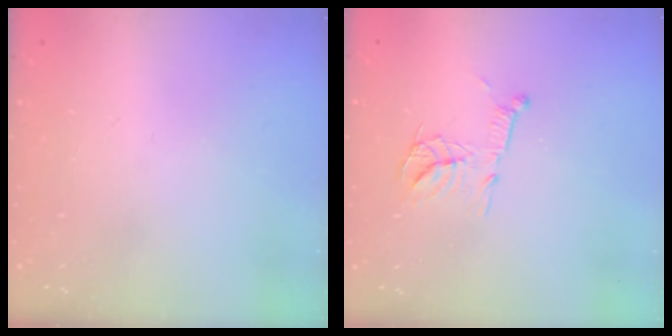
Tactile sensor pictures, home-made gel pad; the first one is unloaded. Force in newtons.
{"total": 11.7, "press": 11.7, "slide": 0.7}